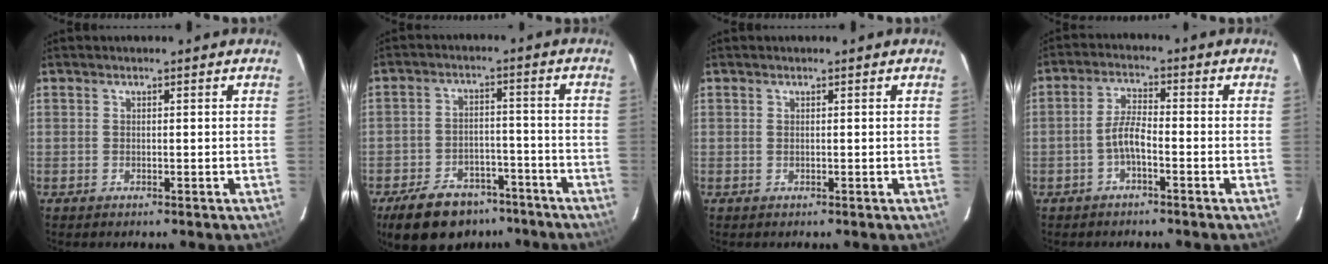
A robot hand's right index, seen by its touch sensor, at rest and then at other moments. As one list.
[{"total": 14.4, "force": [-10.5, 7.8, 6.0], "torque": [-0.142, 0.013, -0.147]}, {"total": 0.0}, {"total": 3.8, "force": [-2.1, 0.8, 3.1], "torque": [-0.068, 0.011, -0.042]}]